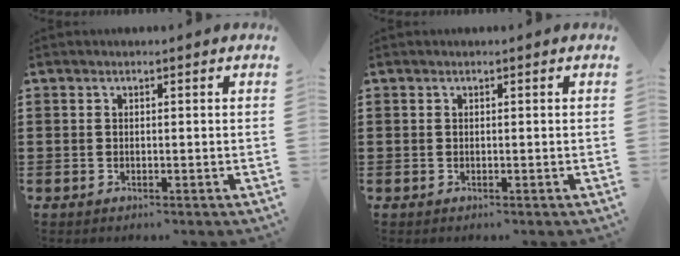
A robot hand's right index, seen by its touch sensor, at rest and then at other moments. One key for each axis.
{"total": 0.0}